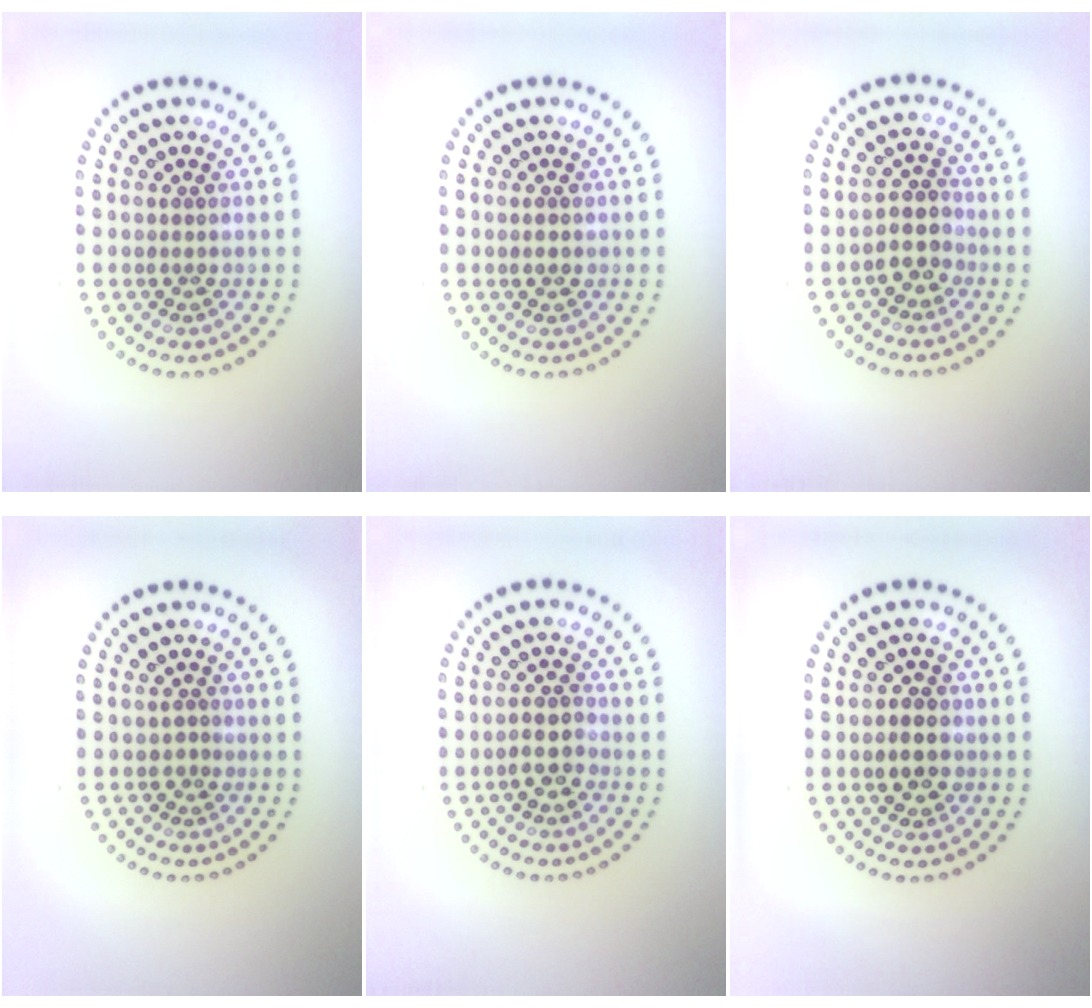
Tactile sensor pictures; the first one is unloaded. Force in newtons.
{"total": 1.2, "press": 1.2, "slide": 0.1}
{"total": 2.6, "press": 2.2, "slide": 1.4}
{"total": 0.6, "press": 0.2, "slide": 0.6}
{"total": 2.2, "press": 2.0, "slide": 1.0}
{"total": 2.6, "press": 2.6, "slide": 0.6}